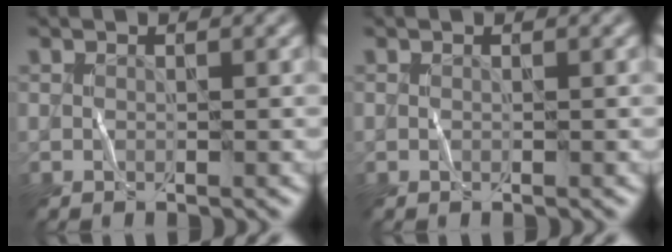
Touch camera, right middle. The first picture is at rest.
{"total": 0.0}